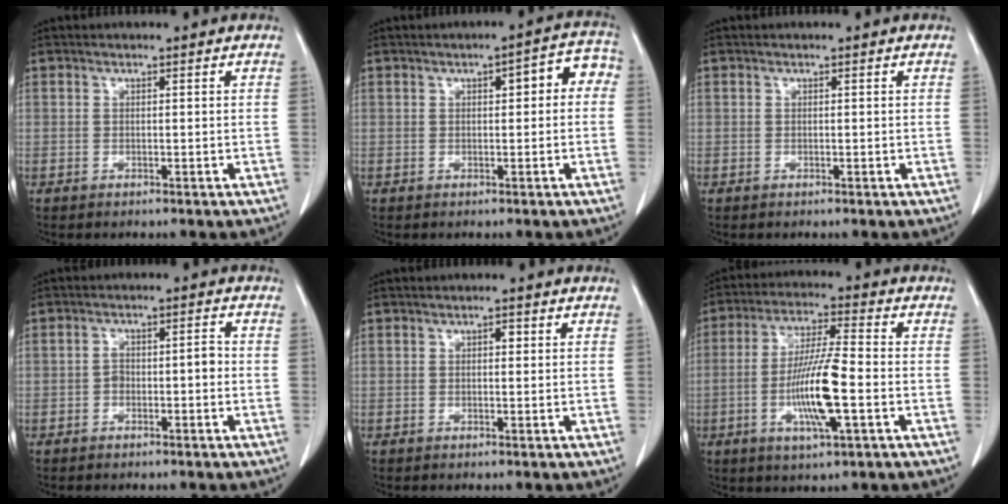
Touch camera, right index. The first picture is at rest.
{"total": 5.3, "force": [0.9, 2.0, 4.8], "torque": [-0.049, 0.034, 0.004]}
{"total": 0.0}
{"total": 3.3, "force": [-1.0, 1.5, 2.8], "torque": [-0.042, 0.017, -0.014]}
{"total": 0.9, "force": [0.2, 0.5, 0.7], "torque": [-0.008, 0.003, 0.002]}
{"total": 11.5, "force": [-2.9, 1.0, 11.1], "torque": [-0.215, -0.006, -0.056]}